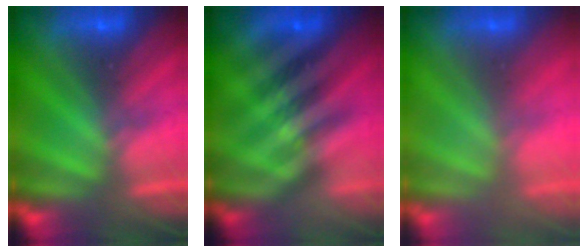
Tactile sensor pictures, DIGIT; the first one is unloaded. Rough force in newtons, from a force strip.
{"total": 2.3}
{"total": 2.7}